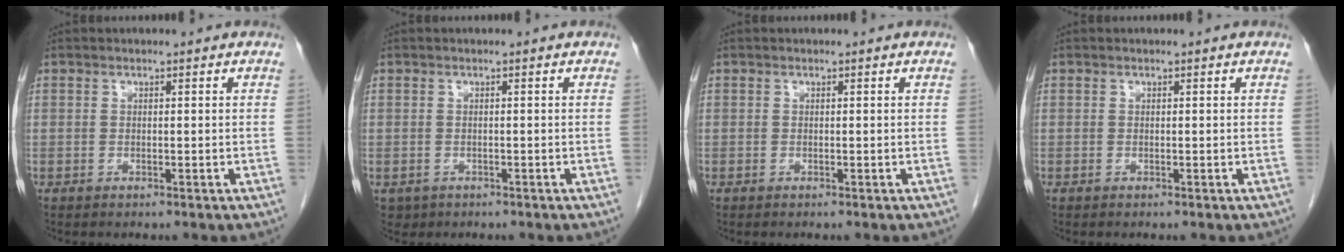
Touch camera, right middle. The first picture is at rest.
{"total": 1.9, "force": [-0.9, 1.6, 0.3], "torque": [-0.009, 0.002, -0.009]}
{"total": 0.0}
{"total": 0.0}